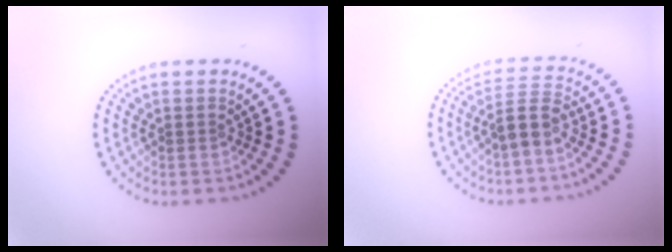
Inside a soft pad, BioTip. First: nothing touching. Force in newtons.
{"total": 2.8, "press": 2.6, "slide": 1.2}